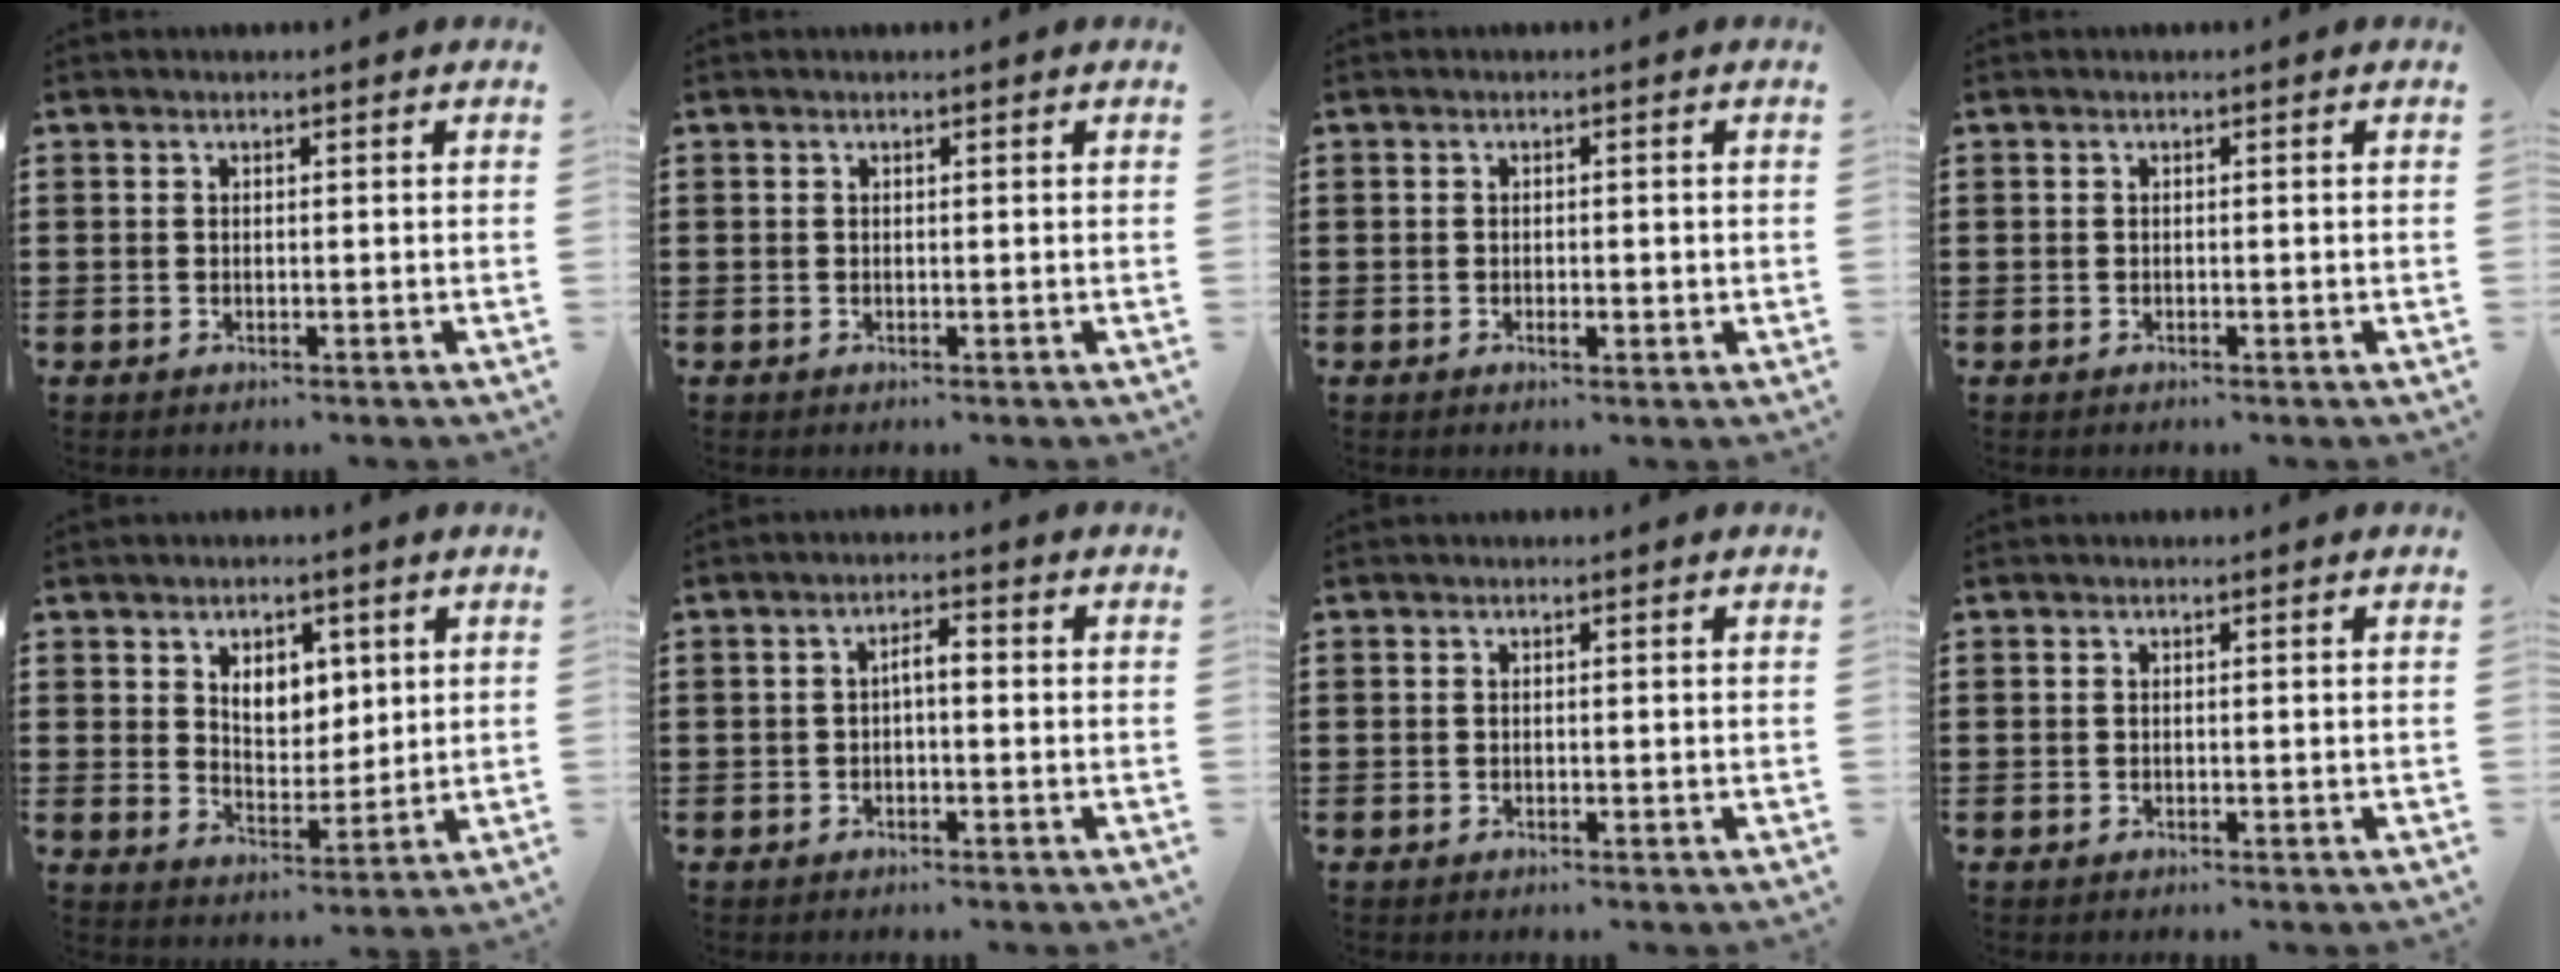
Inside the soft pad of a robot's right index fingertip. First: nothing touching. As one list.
[{"total": 0.0}, {"total": 1.1, "force": [-0.4, 0.4, 1.0], "torque": [-0.017, 0.000, -0.007]}, {"total": 0.0}, {"total": 5.0, "force": [2.3, 3.5, 2.6], "torque": [-0.050, 0.007, 0.038]}, {"total": 2.3, "force": [-0.5, 0.7, 2.2], "torque": [-0.041, 0.006, -0.013]}, {"total": 0.0}, {"total": 0.0}]